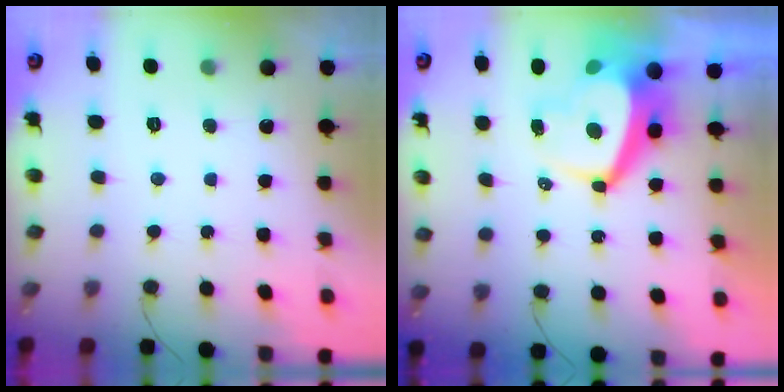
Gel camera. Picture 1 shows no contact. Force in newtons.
{"total": 9.5, "press": 9.4, "slide": 1.1}